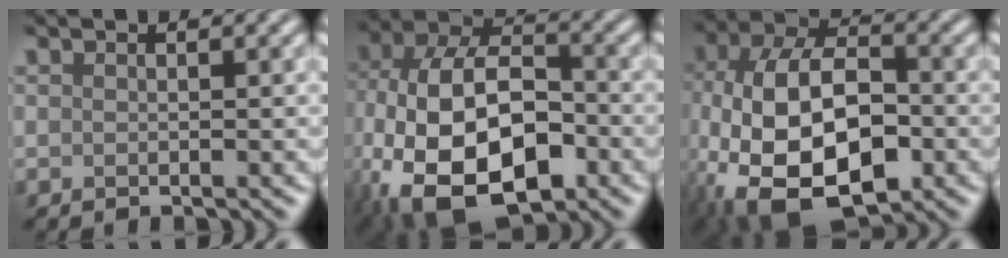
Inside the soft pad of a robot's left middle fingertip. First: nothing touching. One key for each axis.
{"total": 15.1, "fx": -5.1, "fy": 9.0, "fz": 11.0, "tx": -0.224, "ty": -0.022, "tz": -0.091}
{"total": 13.7, "fx": -4.2, "fy": 7.9, "fz": 10.3, "tx": -0.211, "ty": -0.014, "tz": -0.075}